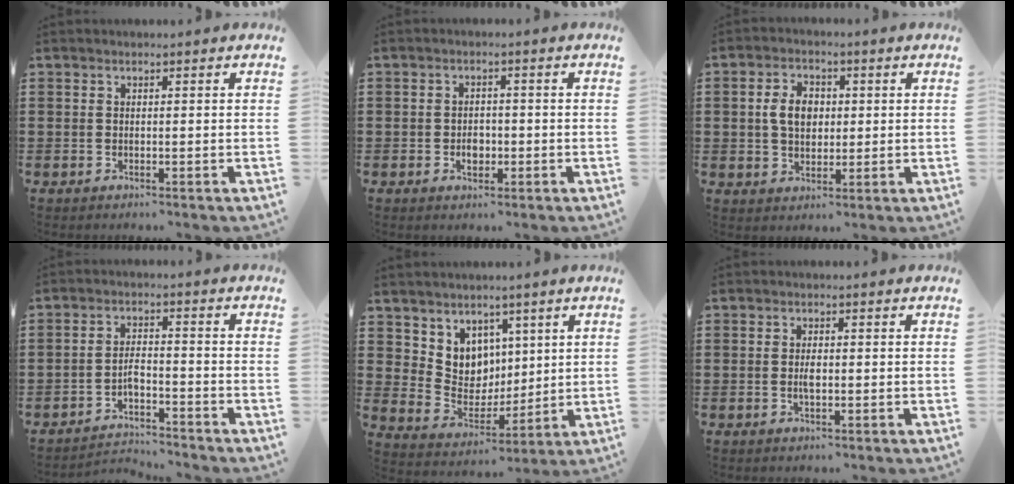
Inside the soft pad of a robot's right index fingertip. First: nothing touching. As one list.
[{"total": 2.4, "force": [-0.8, 1.7, 1.5], "torque": [-0.021, 0.000, -0.017]}, {"total": 5.1, "force": [0.5, 3.4, 3.8], "torque": [-0.082, 0.008, 0.001]}, {"total": 3.3, "force": [-2.6, 1.0, 1.7], "torque": [-0.044, 0.003, -0.057]}, {"total": 6.7, "force": [3.9, 5.4, 0.3], "torque": [-0.040, -0.030, 0.076]}, {"total": 2.2, "force": [-0.2, 0.9, 2.0], "torque": [-0.045, -0.004, -0.006]}]